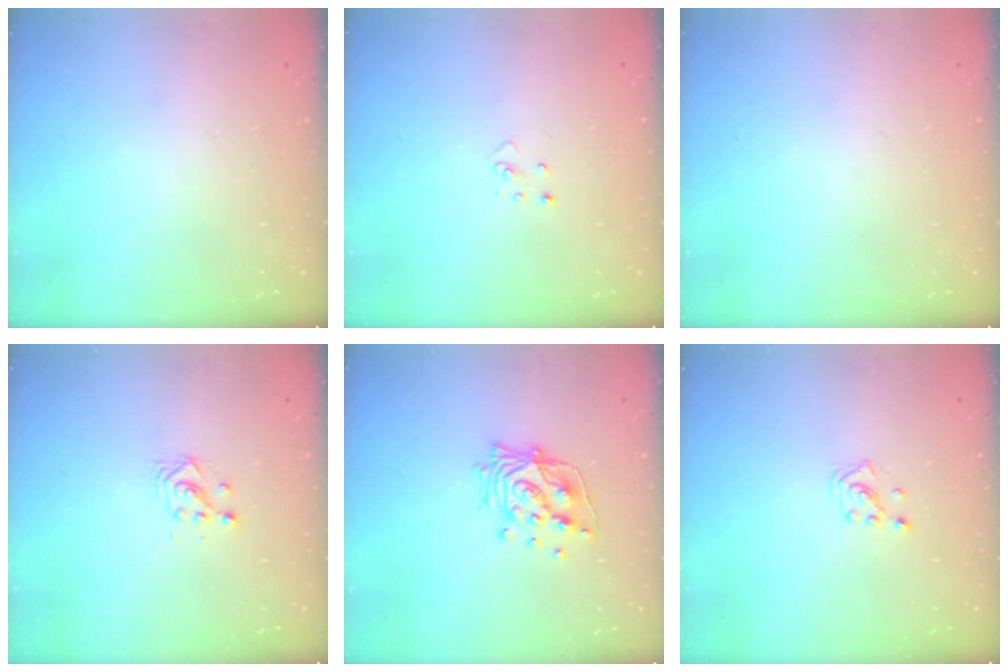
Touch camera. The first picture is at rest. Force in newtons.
{"total": 3.4, "press": 3.4, "slide": 0.1}
{"total": 0.0}
{"total": 3.0, "press": 3.0, "slide": 0.1}
{"total": 14.4, "press": 14.4, "slide": 1.1}
{"total": 1.4, "press": 1.4, "slide": 0.1}